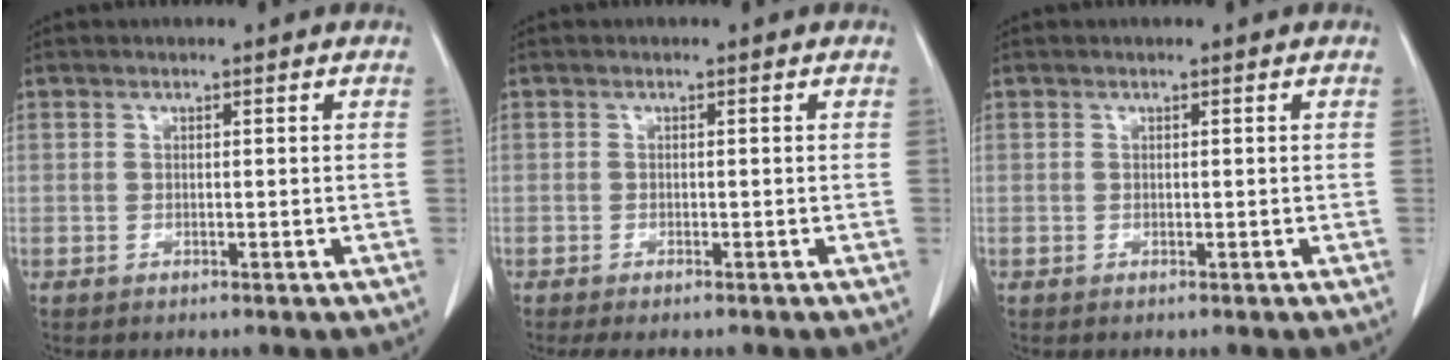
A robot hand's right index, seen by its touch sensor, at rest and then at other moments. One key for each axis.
{"total": 2.7, "fx": -2.3, "fy": 0.6, "fz": 1.4, "tx": -0.018, "ty": -0.007, "tz": -0.030}
{"total": 0.0}